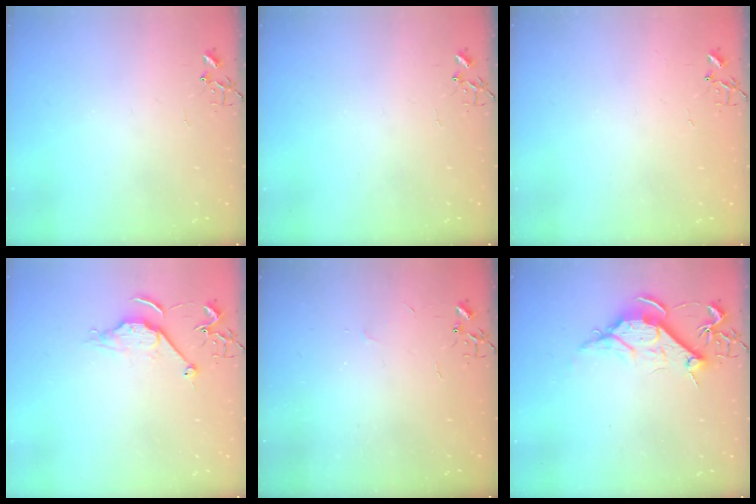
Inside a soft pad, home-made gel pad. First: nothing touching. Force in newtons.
{"total": 0.0}
{"total": 1.5, "press": 1.5, "slide": 0.3}
{"total": 8.2, "press": 8.1, "slide": 0.3}
{"total": 2.3, "press": 2.3, "slide": 0.3}
{"total": 9.9, "press": 9.9, "slide": 1.1}